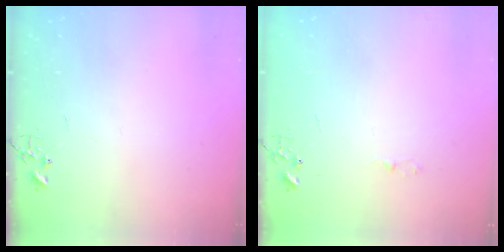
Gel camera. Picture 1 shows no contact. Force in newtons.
{"total": 2.5, "press": 2.5, "slide": 0.3}